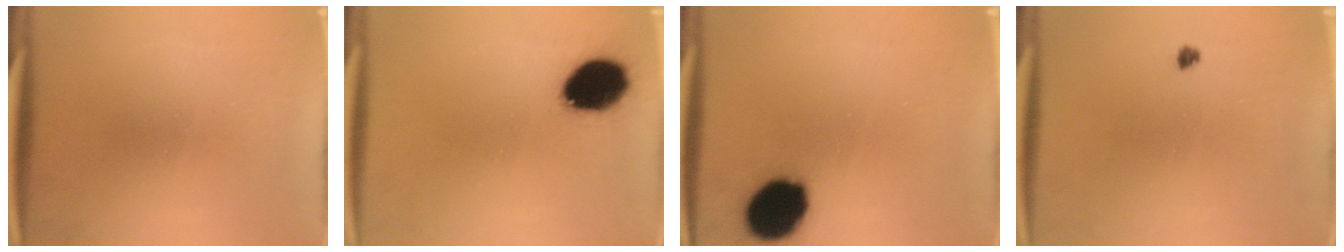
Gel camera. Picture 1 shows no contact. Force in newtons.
{"total": 13.2}
{"total": 14.4}
{"total": 1.0}